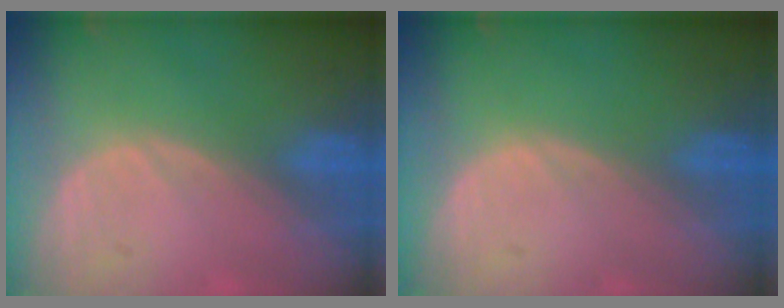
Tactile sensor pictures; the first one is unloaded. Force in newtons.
{"total": 0.0}